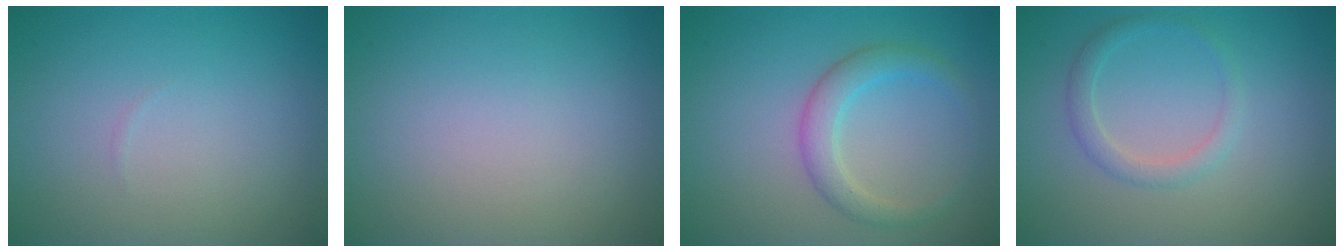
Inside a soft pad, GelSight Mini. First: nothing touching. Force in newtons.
{"total": 0.0}
{"total": 2.8, "press": 2.8, "slide": 0.1}
{"total": 1.7, "press": 1.7, "slide": 0.1}